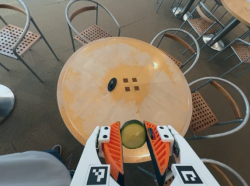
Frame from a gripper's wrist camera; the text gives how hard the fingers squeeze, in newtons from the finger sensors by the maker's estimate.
{"total": 8.5, "left": 8.4, "right": 8.6}